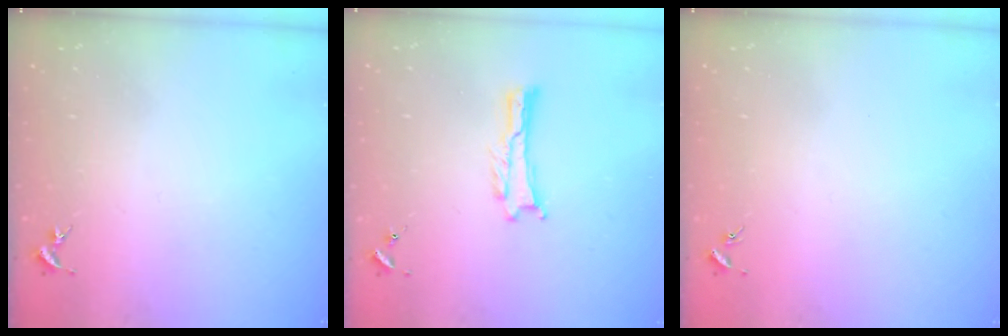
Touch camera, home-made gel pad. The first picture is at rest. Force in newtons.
{"total": 0.0}
{"total": 0.0}